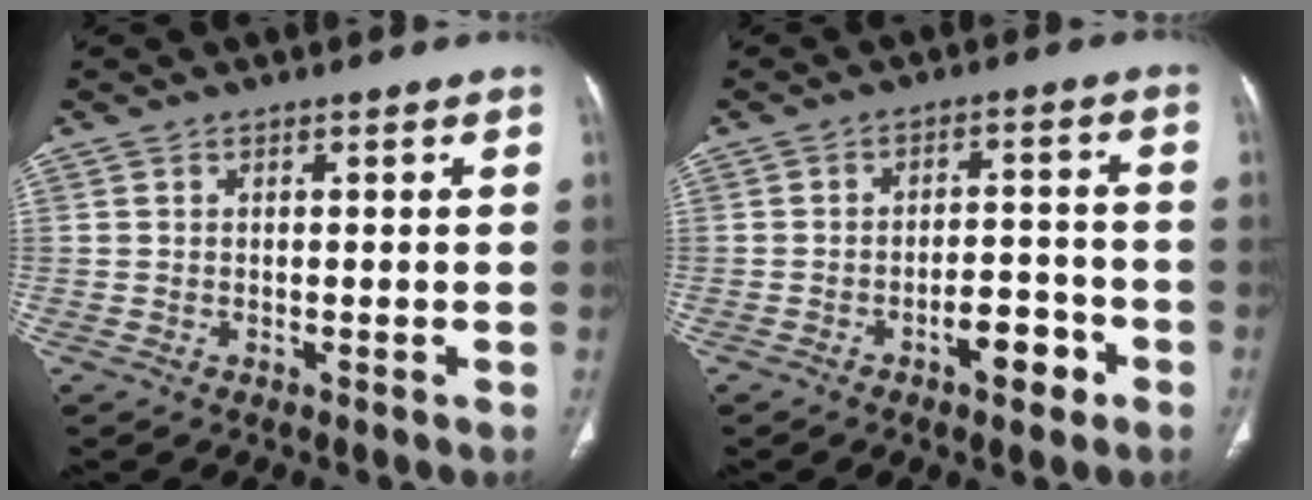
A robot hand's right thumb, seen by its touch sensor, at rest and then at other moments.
{"total": 6.5, "force": [-3.4, 3.0, 4.7], "torque": [-0.055, 0.030, -0.050]}